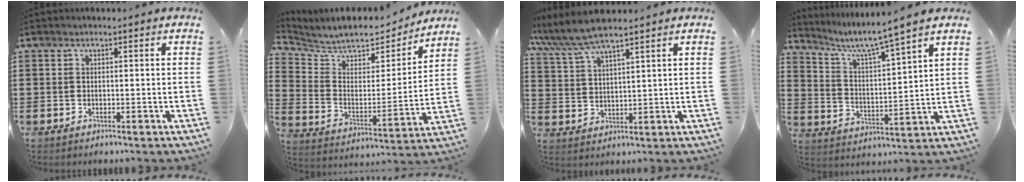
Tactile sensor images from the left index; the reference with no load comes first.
{"total": 7.2, "force": [6.8, 1.9, 1.8], "torque": [-0.066, -0.053, 0.114]}
{"total": 6.2, "force": [5.3, 0.6, 3.2], "torque": [-0.078, -0.016, 0.096]}
{"total": 5.3, "force": [4.5, -0.5, 2.7], "torque": [-0.073, -0.036, 0.066]}